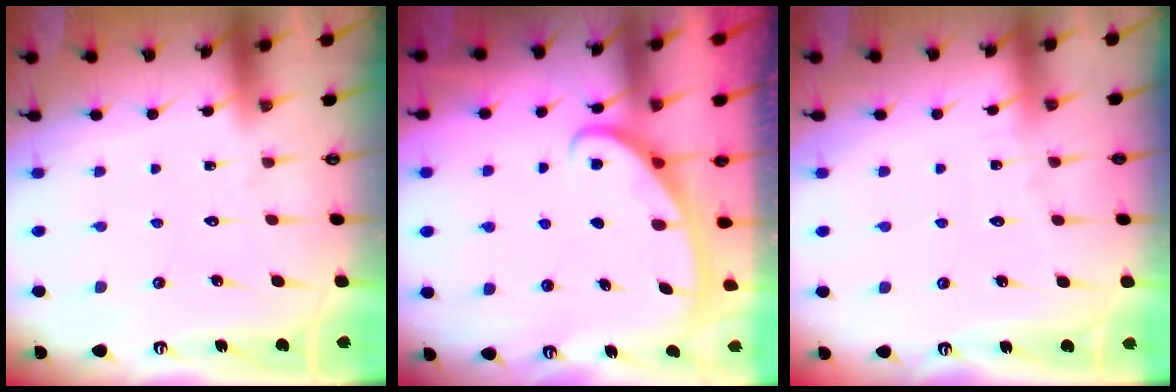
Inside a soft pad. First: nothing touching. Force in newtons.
{"total": 2.8, "press": 2.8, "slide": 0.4}
{"total": 2.9, "press": 2.8, "slide": 0.3}